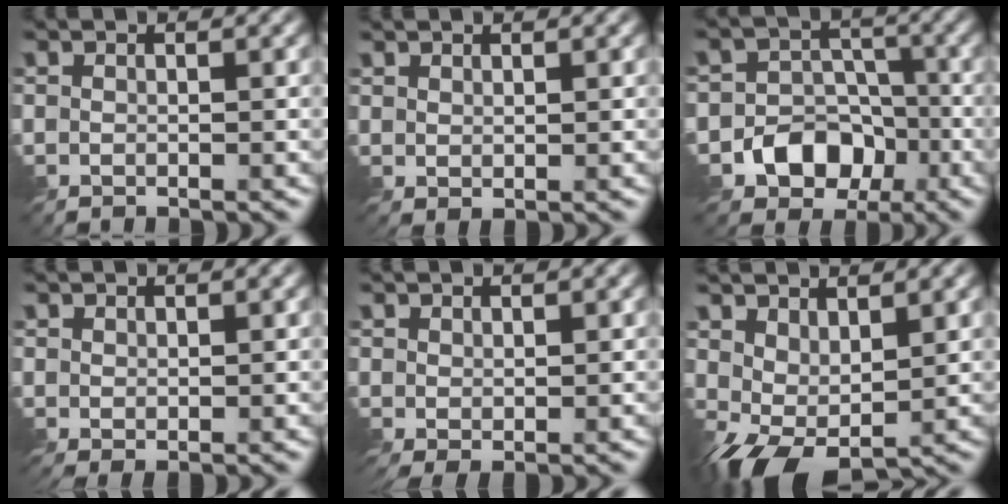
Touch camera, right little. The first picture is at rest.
{"total": 0.9, "force": [0.8, 0.2, 0.4], "torque": [-0.013, -0.002, 0.017]}
{"total": 6.0, "force": [-2.9, 4.8, 2.1], "torque": [-0.008, 0.007, -0.072]}
{"total": 1.0, "force": [0.7, 0.3, 0.6], "torque": [-0.020, -0.004, 0.017]}
{"total": 1.3, "force": [0.7, 0.4, 1.0], "torque": [-0.028, -0.004, 0.018]}
{"total": 4.8, "force": [0.4, 2.5, 4.1], "torque": [-0.083, -0.008, 0.008]}